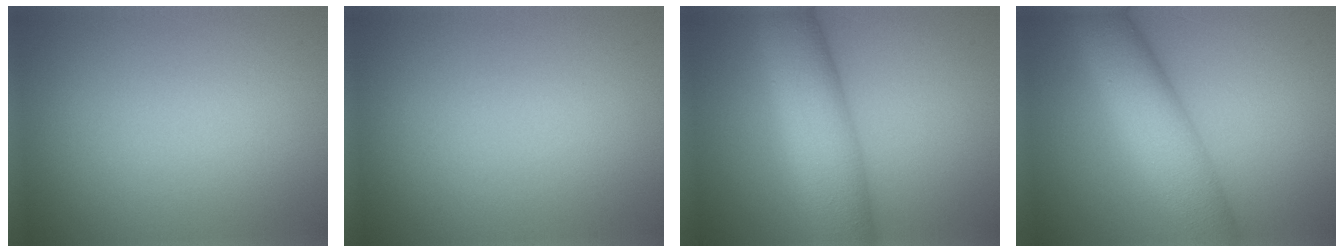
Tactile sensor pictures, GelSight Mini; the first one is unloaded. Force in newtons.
{"total": 0.0}
{"total": 7.9, "press": 7.9, "slide": 0.2}
{"total": 8.2, "press": 8.2, "slide": 0.5}